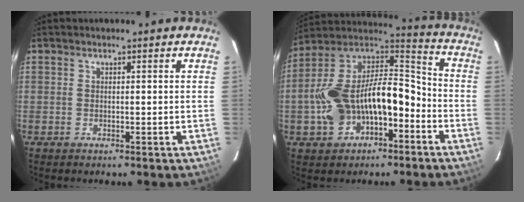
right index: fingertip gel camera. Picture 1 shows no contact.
{"total": 19.5, "force": [-6.6, 11.7, 14.2], "torque": [-0.292, 0.024, -0.105]}